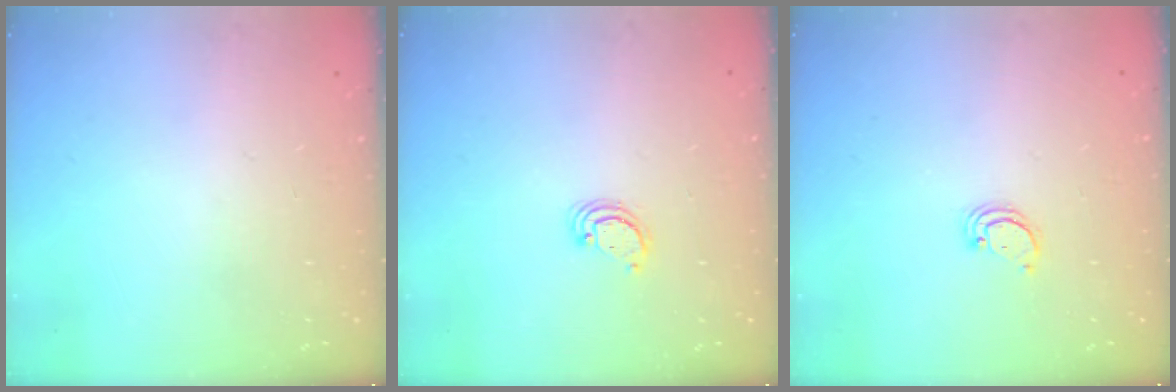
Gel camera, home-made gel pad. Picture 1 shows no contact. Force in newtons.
{"total": 2.3, "press": 2.3, "slide": 0.2}
{"total": 2.1, "press": 2.1, "slide": 0.2}